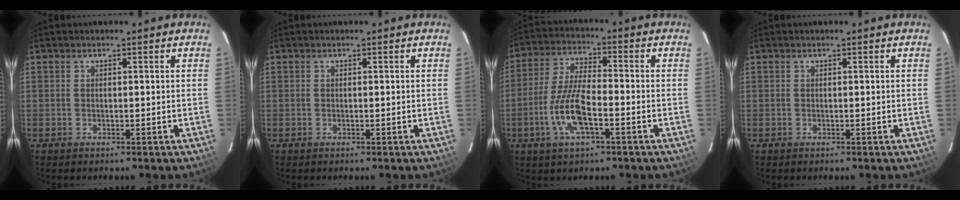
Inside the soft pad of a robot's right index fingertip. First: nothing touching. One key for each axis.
{"total": 0.0}
{"total": 10.6, "fx": -3.9, "fy": 3.3, "fz": 9.3, "tx": -0.197, "ty": -0.002, "tz": -0.076}
{"total": 0.0}